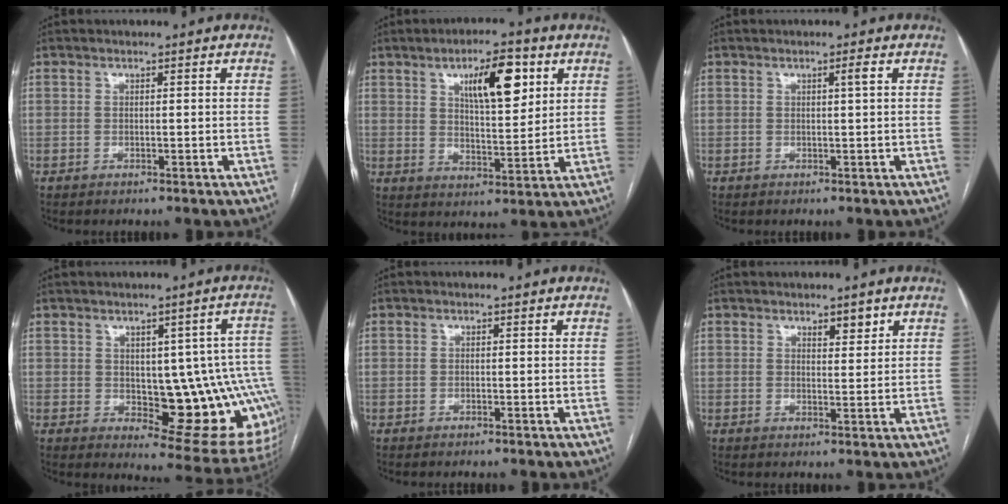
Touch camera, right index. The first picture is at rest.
{"total": 10.2, "force": [4.6, 2.9, 8.6], "torque": [-0.139, 0.006, 0.078]}
{"total": 1.0, "force": [0.3, -0.3, 0.9], "torque": [-0.015, 0.002, 0.006]}
{"total": 15.7, "force": [-1.3, 5.5, 14.6], "torque": [-0.120, 0.016, 0.006]}
{"total": 0.0}
{"total": 2.4, "force": [1.6, 0.8, 1.6], "torque": [-0.023, -0.003, 0.027]}